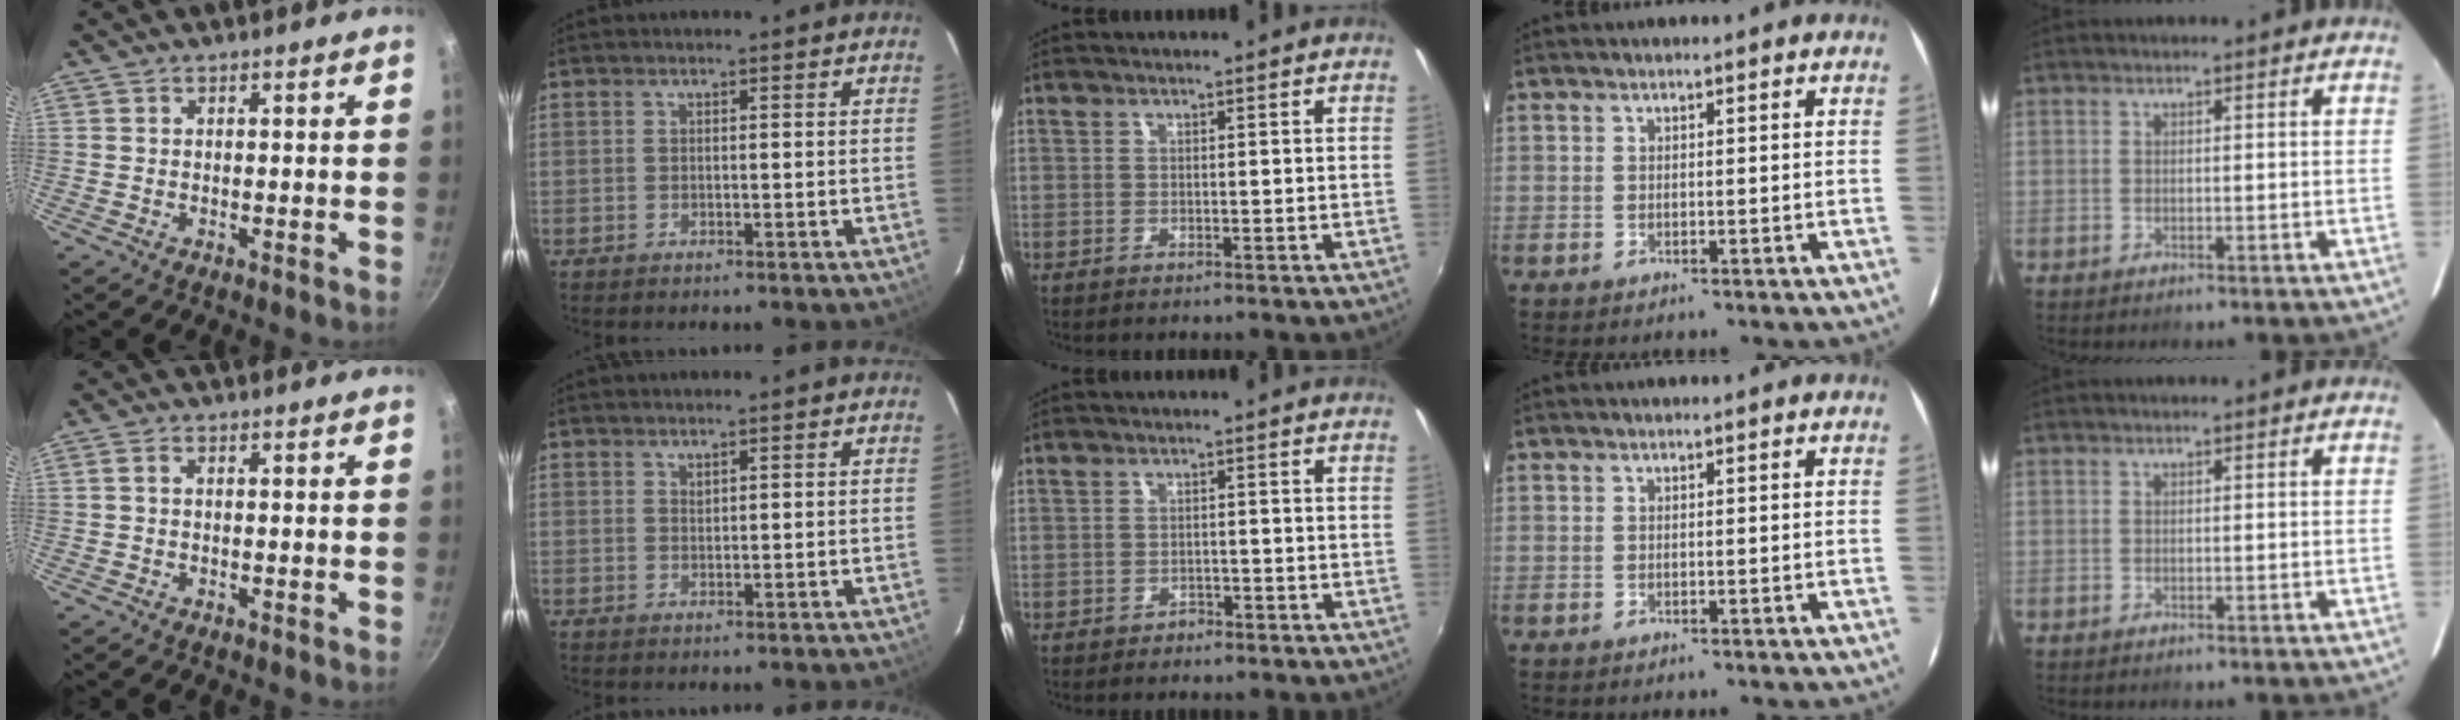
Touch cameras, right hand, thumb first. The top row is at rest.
{"thumb": {"total": 1.1, "force": [0.0, 0.7, 0.9], "torque": [-0.021, 0.005, 0.001]}, "index": {"total": 0.6, "force": [0.6, 0.2, 0.1], "torque": [-0.001, 0.001, 0.012]}, "middle": {"total": 1.9, "force": [-1.5, 1.0, 0.5], "torque": [-0.013, -0.001, -0.022]}}